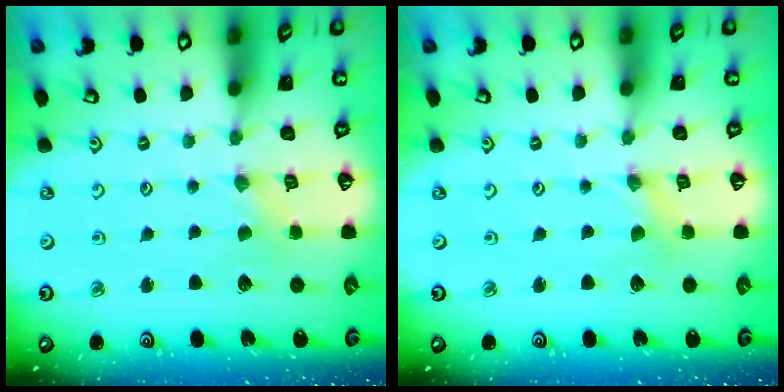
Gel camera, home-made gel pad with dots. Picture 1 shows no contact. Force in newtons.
{"total": 0.0}